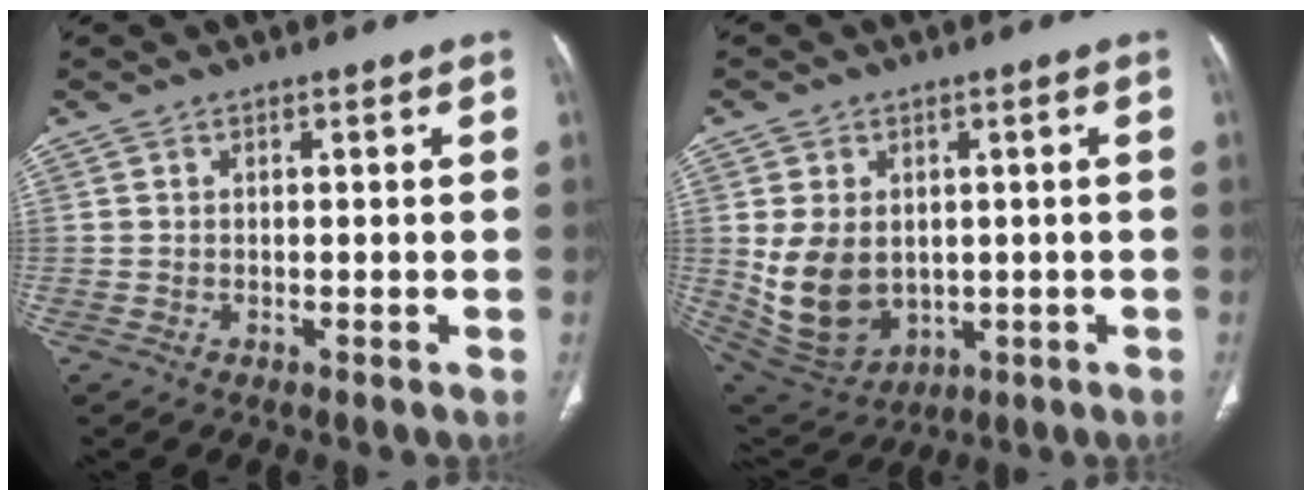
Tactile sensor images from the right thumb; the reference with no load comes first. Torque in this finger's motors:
{"motor_torque": [-0.67, 1.25, 0.73, 0.65, 0.41]}